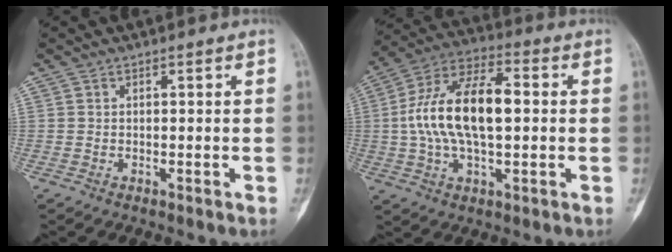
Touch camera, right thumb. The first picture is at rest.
{"total": 17.6, "force": [0.8, 8.6, 15.4], "torque": [-0.289, 0.028, 0.009]}